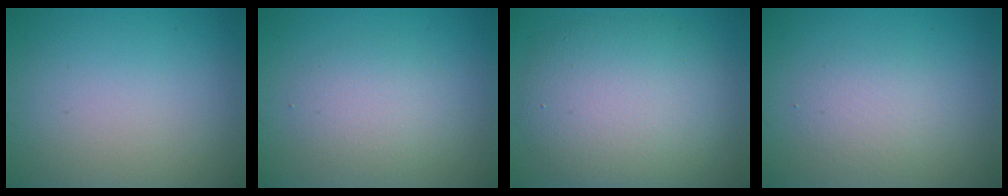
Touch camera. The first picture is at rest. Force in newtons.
{"total": 2.6, "press": 2.6, "slide": 0.2}
{"total": 8.7, "press": 8.7, "slide": 0.3}
{"total": 2.2, "press": 2.2, "slide": 0.2}